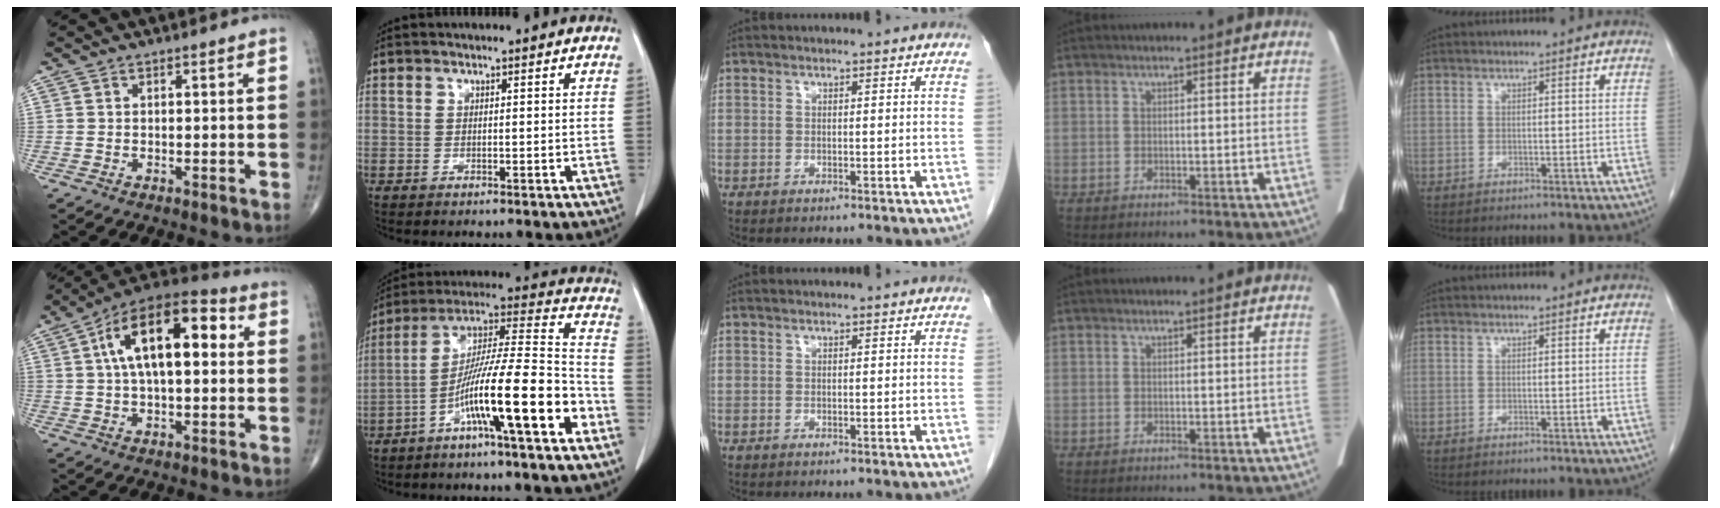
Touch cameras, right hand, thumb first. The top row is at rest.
{"thumb": {"total": 18.4, "force": [3.7, 8.8, 15.8], "torque": [-0.245, 0.033, 0.049]}, "index": {"total": 17.6, "force": [-8.0, 0.8, 15.7], "torque": [-0.264, 0.003, -0.138]}}